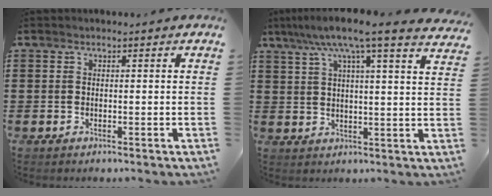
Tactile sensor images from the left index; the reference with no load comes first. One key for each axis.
{"total": 8.6, "fx": 6.4, "fy": -0.1, "fz": 5.7, "tx": -0.124, "ty": -0.026, "tz": 0.106}